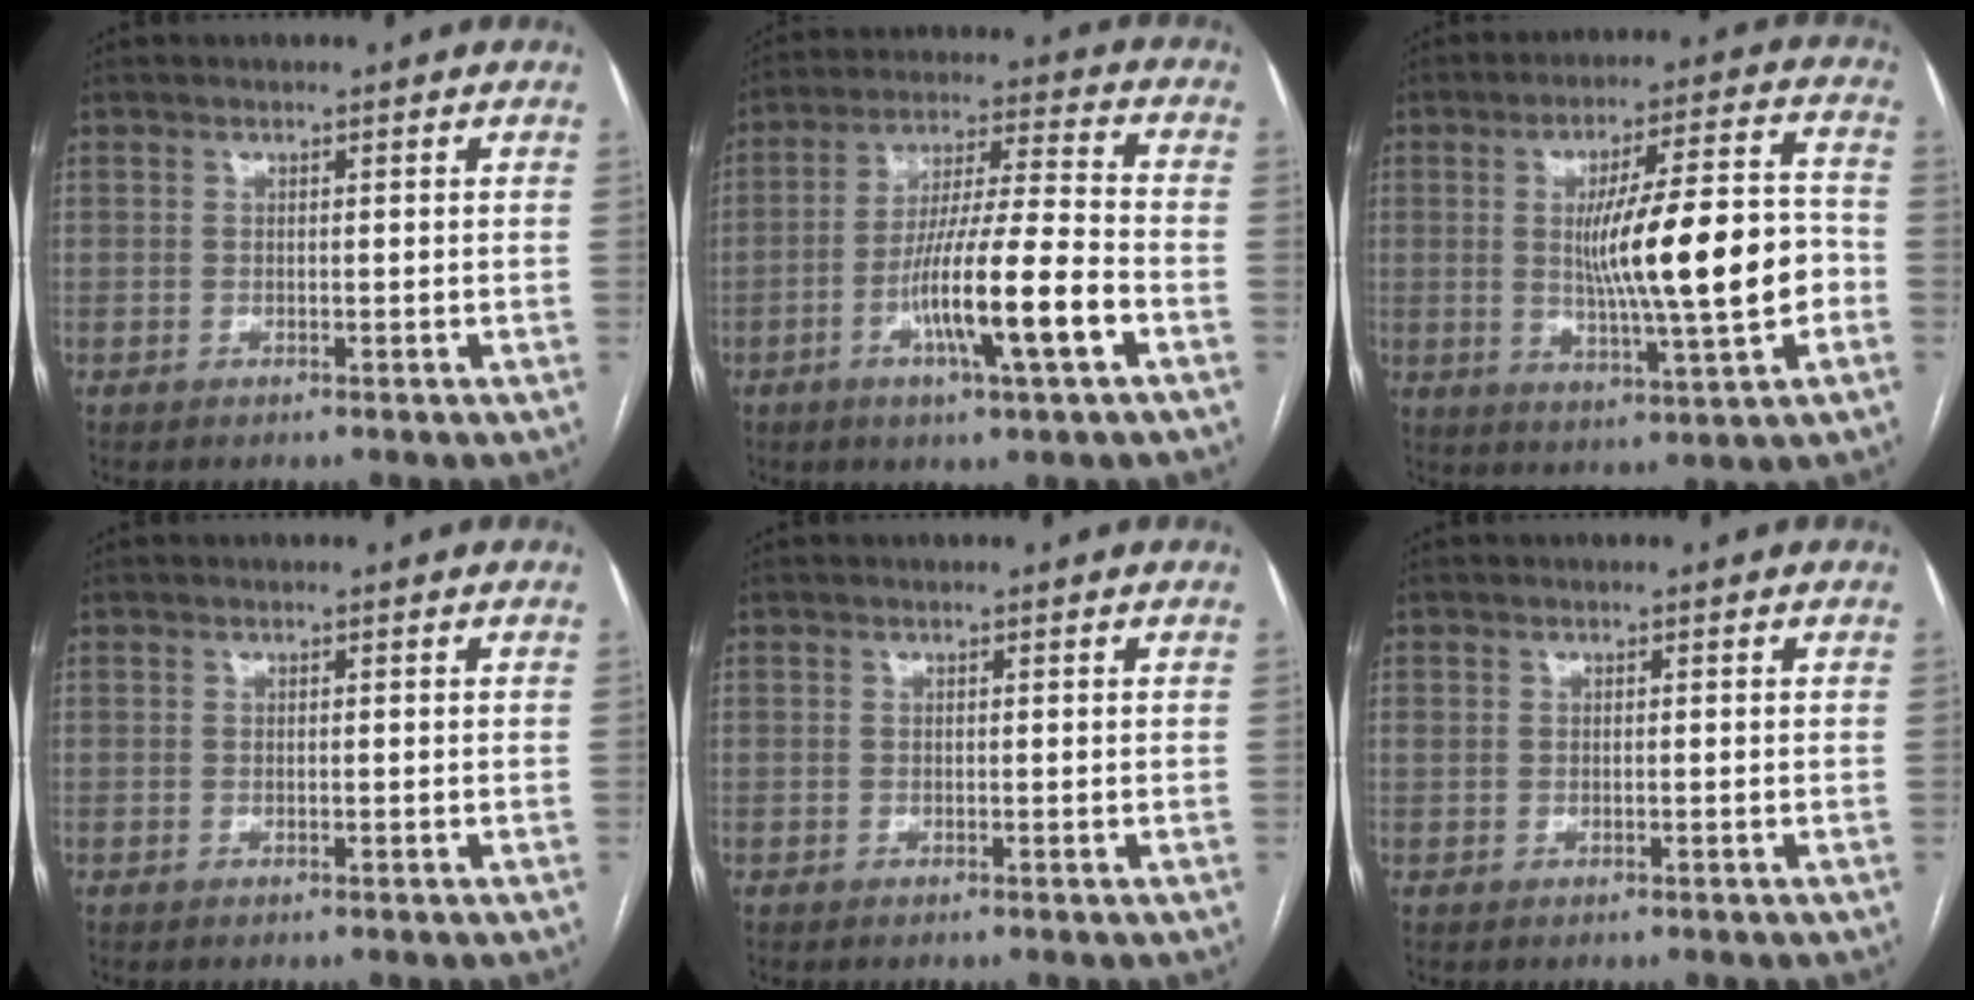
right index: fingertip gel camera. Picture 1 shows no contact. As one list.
[{"total": 14.0, "force": [-5.1, 0.4, 13.0], "torque": [-0.231, -0.004, -0.090]}, {"total": 15.4, "force": [-1.4, 1.7, 15.3], "torque": [-0.245, 0.009, -0.017]}, {"total": 0.0}, {"total": 0.0}, {"total": 0.7, "force": [0.0, 0.4, 0.6], "torque": [-0.019, 0.006, 0.004]}]